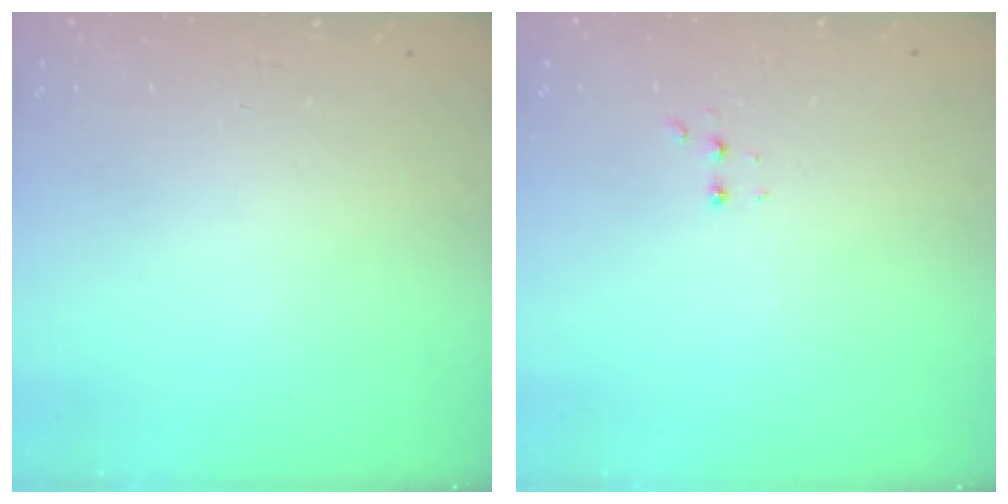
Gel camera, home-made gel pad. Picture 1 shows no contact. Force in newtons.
{"total": 2.4, "press": 2.2, "slide": 0.9}